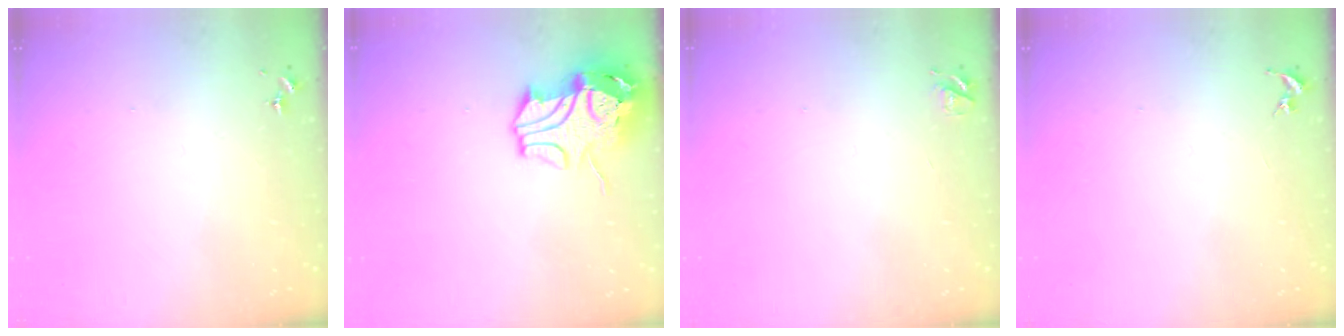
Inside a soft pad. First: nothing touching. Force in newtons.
{"total": 13.3, "press": 13.1, "slide": 2.0}
{"total": 4.7, "press": 4.7, "slide": 0.6}
{"total": 0.0}